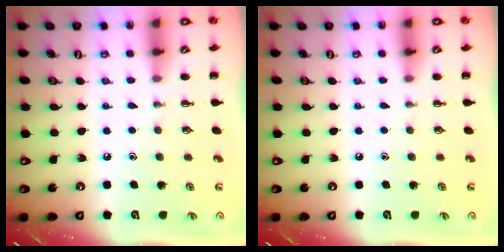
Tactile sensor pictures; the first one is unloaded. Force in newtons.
{"total": 0.0}